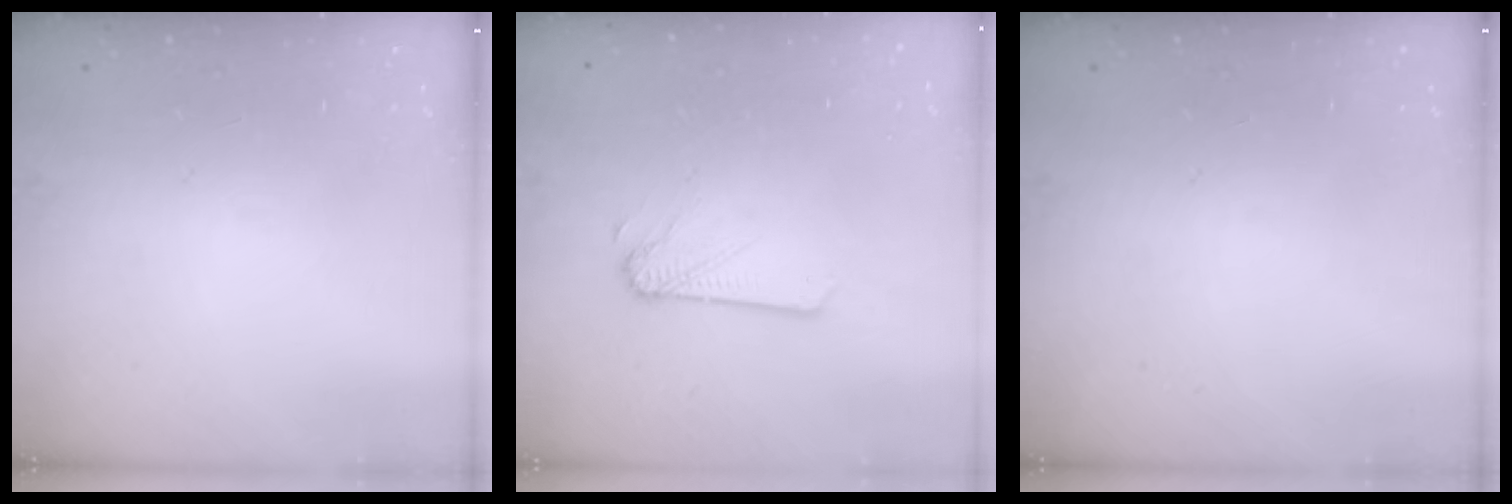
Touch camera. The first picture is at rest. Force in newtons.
{"total": 2.3, "press": 2.3, "slide": 0.1}
{"total": 0.0}